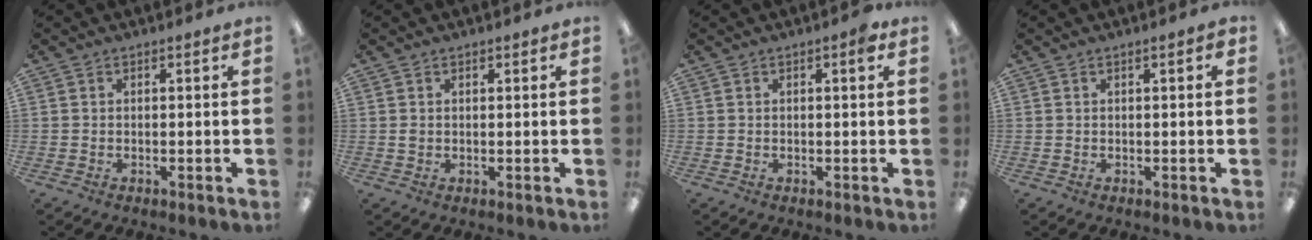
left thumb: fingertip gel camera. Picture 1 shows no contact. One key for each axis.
{"total": 1.0, "fx": 0.4, "fy": 0.8, "fz": 0.4, "tx": -0.008, "ty": 0.004, "tz": 0.007}
{"total": 1.4, "fx": 0.7, "fy": 0.3, "fz": 1.2, "tx": -0.019, "ty": 0.000, "tz": 0.009}
{"total": 1.6, "fx": 0.6, "fy": 0.4, "fz": 1.5, "tx": -0.022, "ty": -0.001, "tz": 0.008}